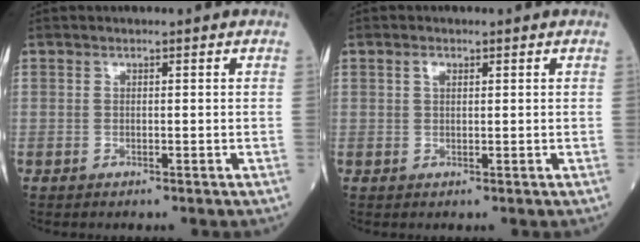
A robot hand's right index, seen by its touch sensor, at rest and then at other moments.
{"total": 1.2, "force": [0.6, 0.6, 0.8], "torque": [-0.017, 0.002, 0.009]}